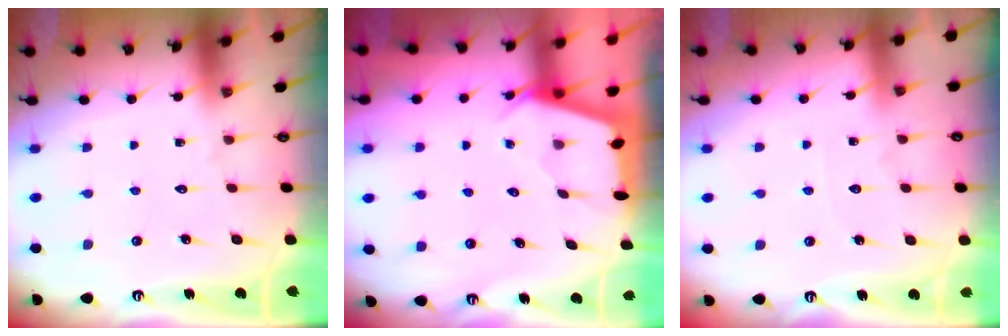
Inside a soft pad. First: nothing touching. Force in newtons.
{"total": 2.4, "press": 2.4, "slide": 0.3}
{"total": 3.5, "press": 3.5, "slide": 0.2}